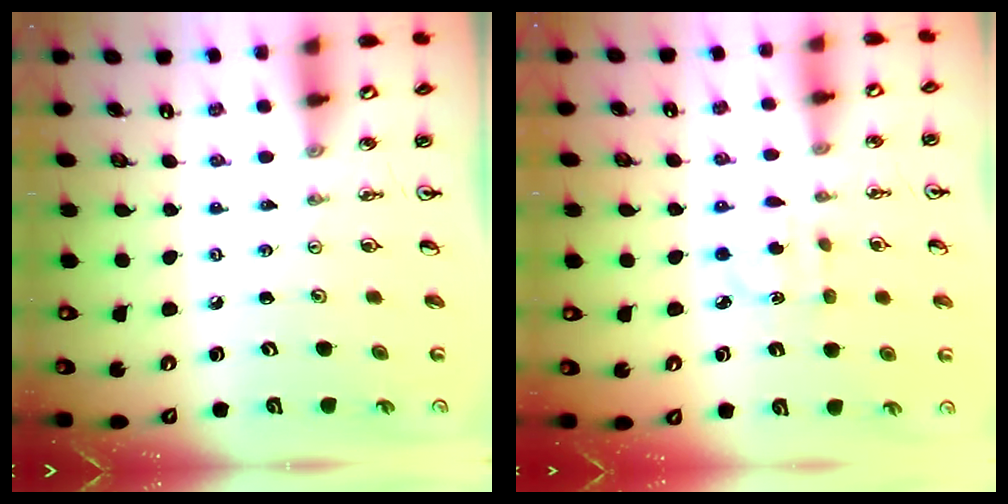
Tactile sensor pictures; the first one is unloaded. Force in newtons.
{"total": 2.6, "press": 2.6, "slide": 0.1}